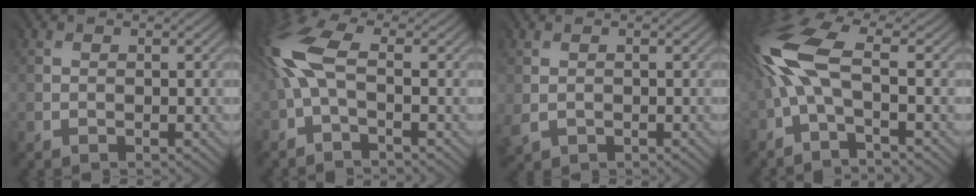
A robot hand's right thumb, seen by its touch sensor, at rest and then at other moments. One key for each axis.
{"total": 8.7, "fx": -0.1, "fy": 3.6, "fz": 7.9, "tx": -0.217, "ty": 0.015, "tz": -0.010}
{"total": 1.6, "fx": 0.0, "fy": 1.3, "fz": 0.8, "tx": -0.033, "ty": -0.002, "tz": 0.003}
{"total": 10.6, "fx": -0.4, "fy": 3.7, "fz": 9.9, "tx": -0.245, "ty": 0.018, "tz": -0.020}